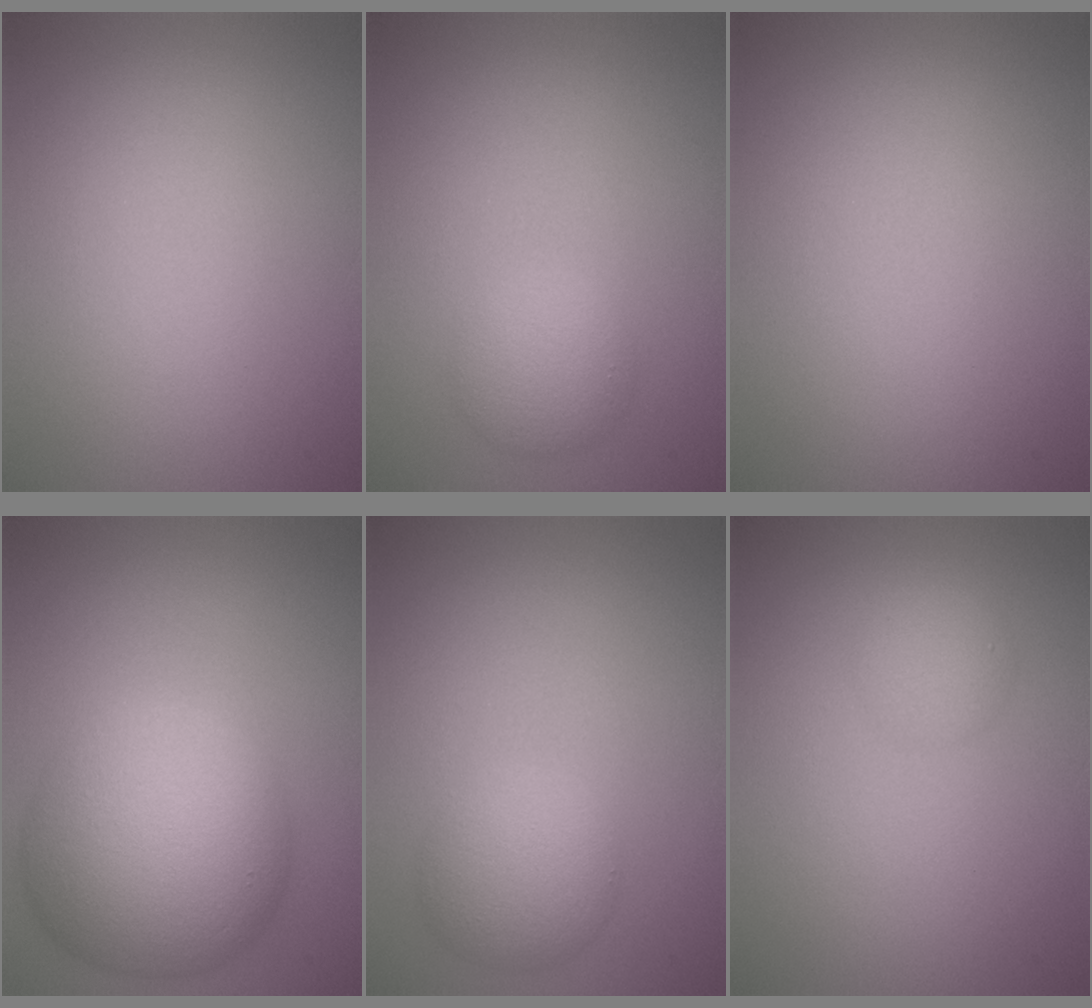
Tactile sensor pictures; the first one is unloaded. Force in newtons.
{"total": 2.7, "press": 2.7, "slide": 0.1}
{"total": 0.0}
{"total": 10.9, "press": 10.9, "slide": 0.5}
{"total": 3.7, "press": 3.7, "slide": 0.1}
{"total": 1.6, "press": 1.6, "slide": 0.1}